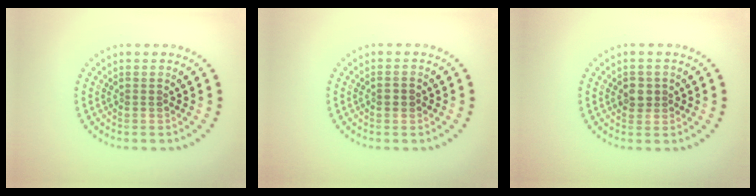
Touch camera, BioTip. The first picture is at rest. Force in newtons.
{"total": 1.1, "press": 1.1, "slide": 0.2}
{"total": 1.7, "press": 1.6, "slide": 0.5}